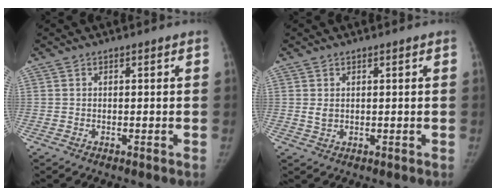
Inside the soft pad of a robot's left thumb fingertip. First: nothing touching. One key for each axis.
{"total": 1.7, "fx": 0.6, "fy": 1.1, "fz": 1.0, "tx": -0.016, "ty": -0.006, "tz": 0.016}